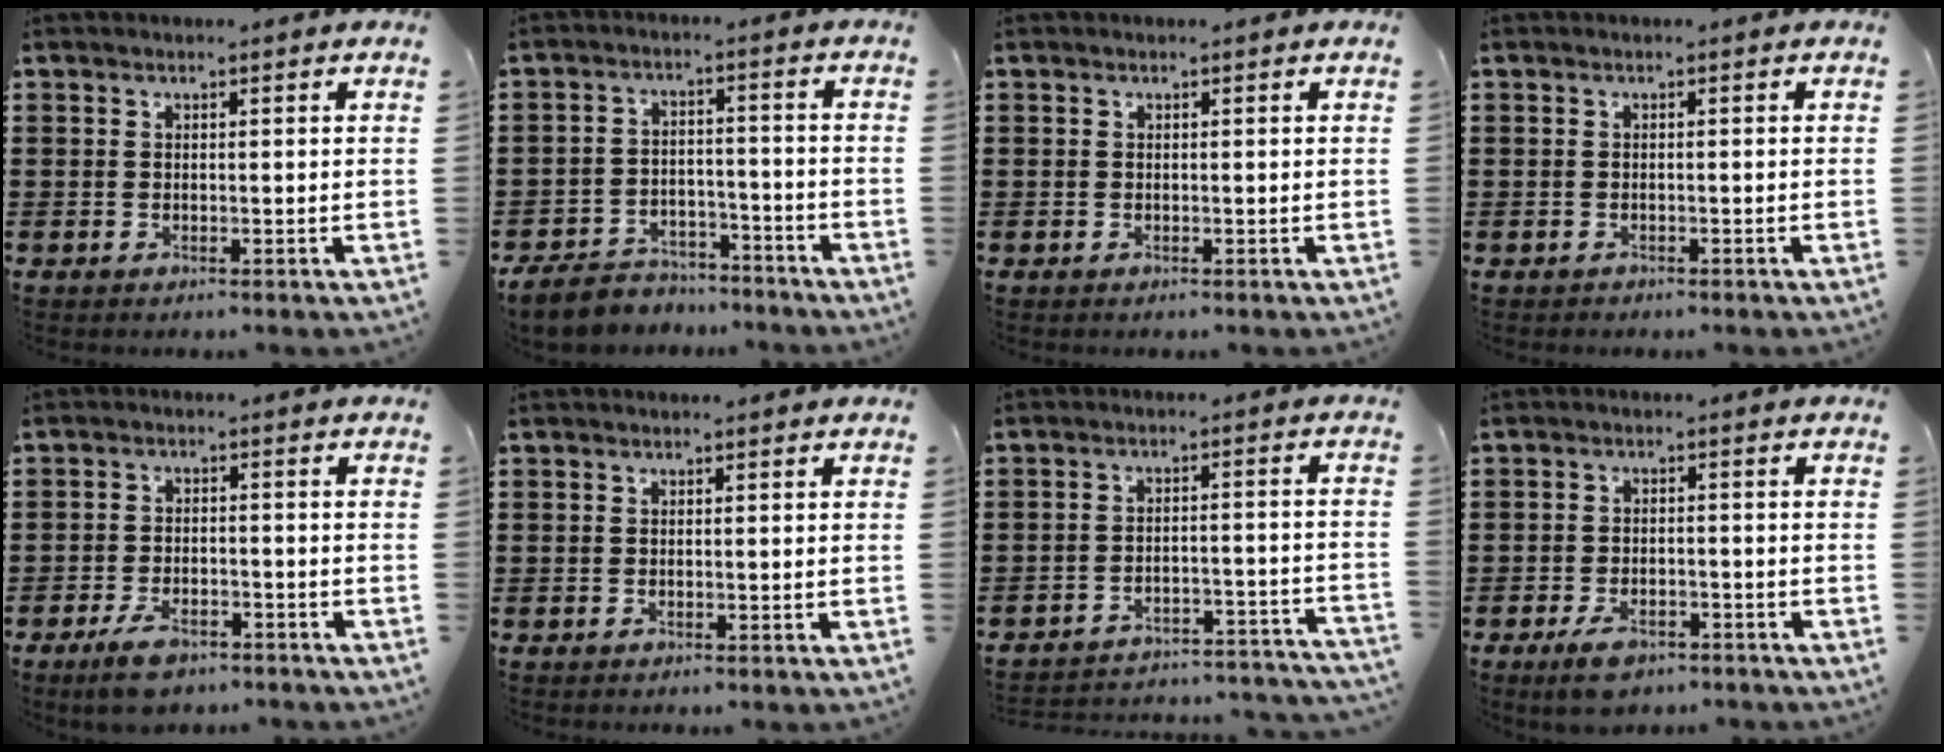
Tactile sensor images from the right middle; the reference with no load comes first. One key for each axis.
{"total": 5.7, "fx": -5.4, "fy": 1.6, "fz": 0.9, "tx": -0.024, "ty": 0.011, "tz": -0.109}
{"total": 0.0}
{"total": 0.7, "fx": -0.5, "fy": 0.4, "fz": -0.1, "tx": 0.000, "ty": 0.005, "tz": -0.014}
{"total": 5.0, "fx": -3.8, "fy": 1.9, "fz": 2.7, "tx": -0.057, "ty": 0.007, "tz": -0.073}
{"total": 0.0}
{"total": 3.6, "fx": -3.5, "fy": 0.2, "fz": 0.9, "tx": -0.022, "ty": -0.008, "tz": -0.076}
{"total": 4.1, "fx": -3.1, "fy": 1.7, "fz": 2.0, "tx": -0.040, "ty": 0.009, "tz": -0.061}